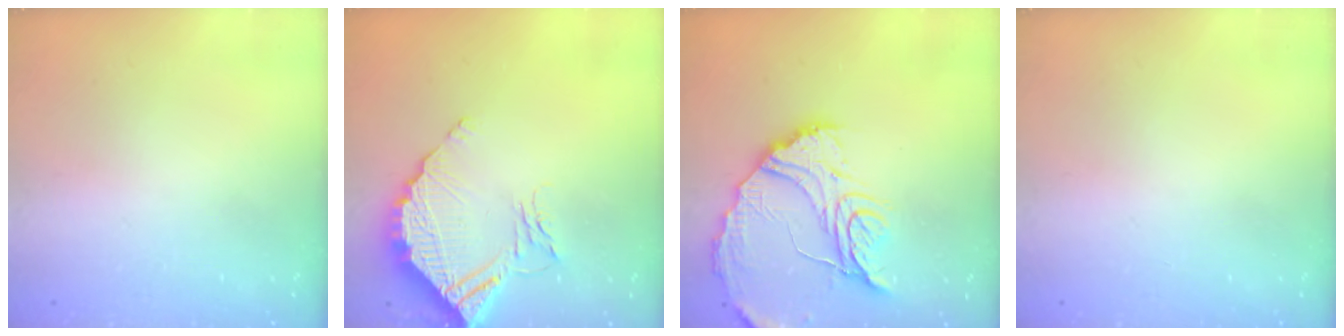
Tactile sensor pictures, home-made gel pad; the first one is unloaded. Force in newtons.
{"total": 12.2, "press": 12.1, "slide": 0.7}
{"total": 16.7, "press": 16.7, "slide": 1.3}
{"total": 0.0}